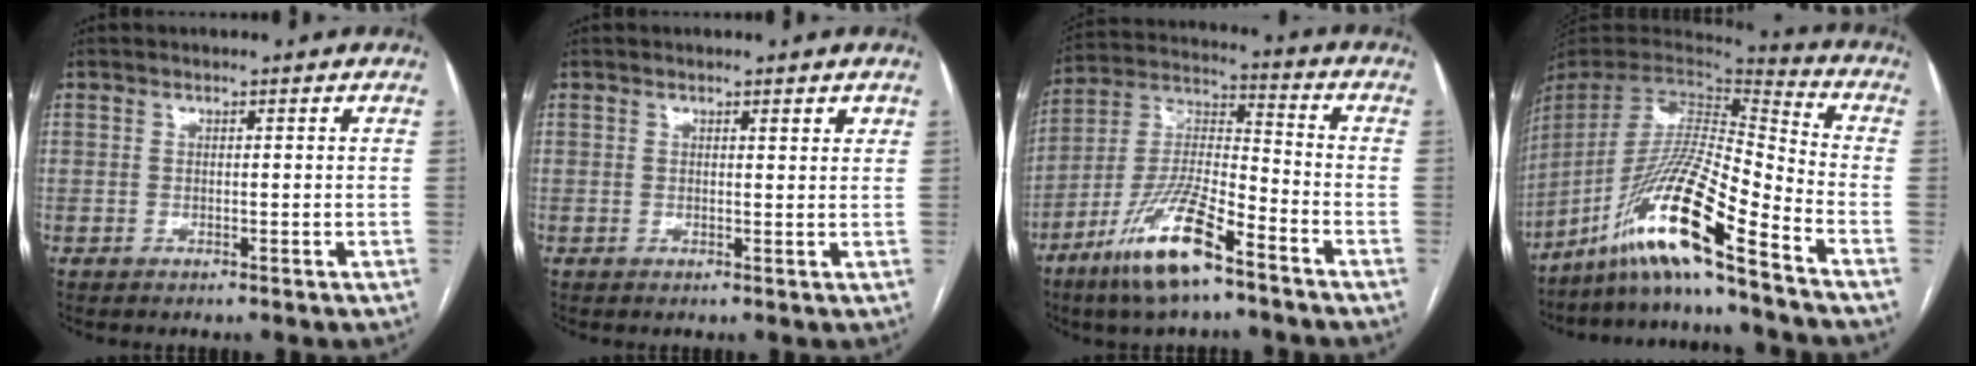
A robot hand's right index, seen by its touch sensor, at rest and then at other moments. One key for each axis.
{"total": 1.3, "fx": 0.9, "fy": 0.3, "fz": 0.8, "tx": -0.015, "ty": -0.003, "tz": 0.011}
{"total": 14.5, "fx": -9.1, "fy": 2.8, "fz": 10.9, "tx": -0.224, "ty": -0.013, "tz": -0.170}
{"total": 18.3, "fx": -12.7, "fy": -0.8, "fz": 13.2, "tx": -0.273, "ty": -0.012, "tz": -0.238}